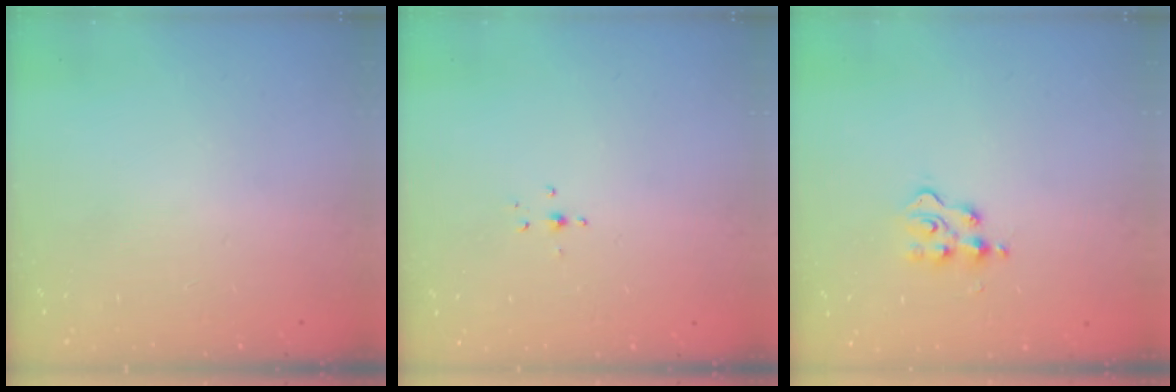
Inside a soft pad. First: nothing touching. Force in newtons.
{"total": 2.1, "press": 1.9, "slide": 0.8}
{"total": 3.0, "press": 3.0, "slide": 0.5}